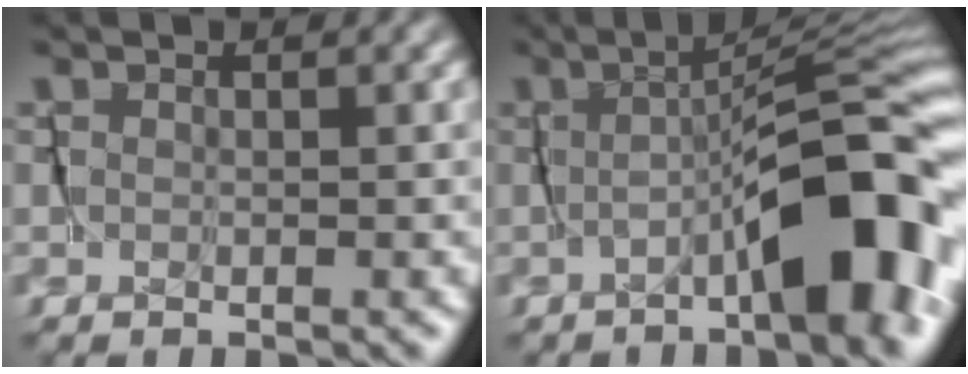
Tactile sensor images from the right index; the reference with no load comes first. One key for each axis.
{"total": 6.7, "fx": -2.8, "fy": 0.2, "fz": 6.1, "tx": -0.062, "ty": 0.013, "tz": -0.042}